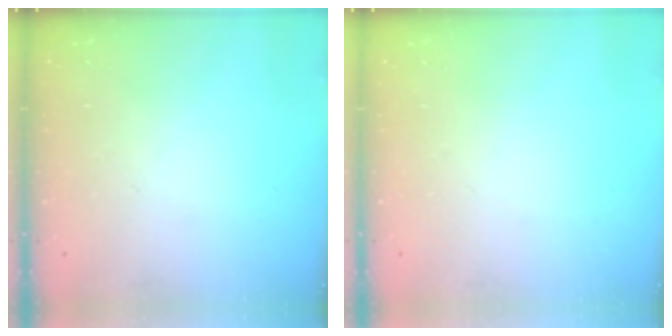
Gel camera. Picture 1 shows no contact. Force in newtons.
{"total": 0.0}